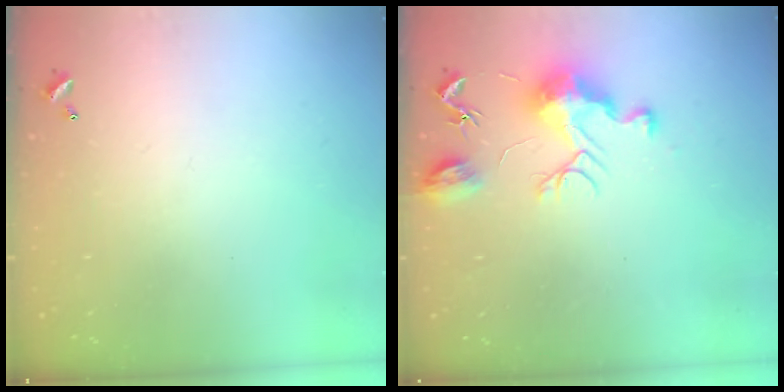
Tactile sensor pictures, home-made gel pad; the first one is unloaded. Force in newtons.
{"total": 10.6, "press": 10.6, "slide": 0.7}